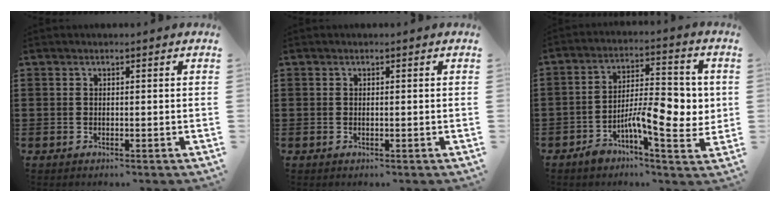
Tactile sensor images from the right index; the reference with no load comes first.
{"total": 0.0}
{"total": 9.9, "force": [-2.1, 4.2, 8.7], "torque": [-0.122, 0.002, -0.036]}